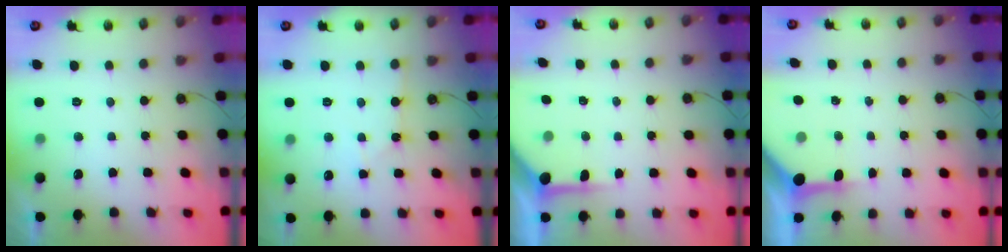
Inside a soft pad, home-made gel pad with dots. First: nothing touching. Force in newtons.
{"total": 2.6, "press": 2.6, "slide": 0.3}
{"total": 5.1, "press": 5.1, "slide": 0.3}
{"total": 6.1, "press": 6.1, "slide": 0.4}